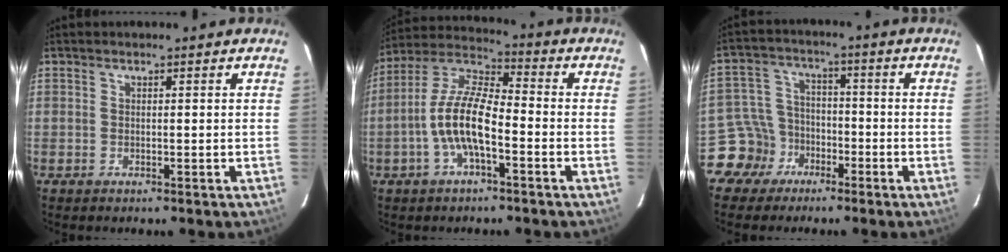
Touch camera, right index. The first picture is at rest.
{"total": 11.6, "force": [-3.7, 3.8, 10.3], "torque": [-0.216, 0.007, -0.074]}
{"total": 7.9, "force": [-4.9, 6.2, 0.2], "torque": [-0.025, 0.028, -0.091]}